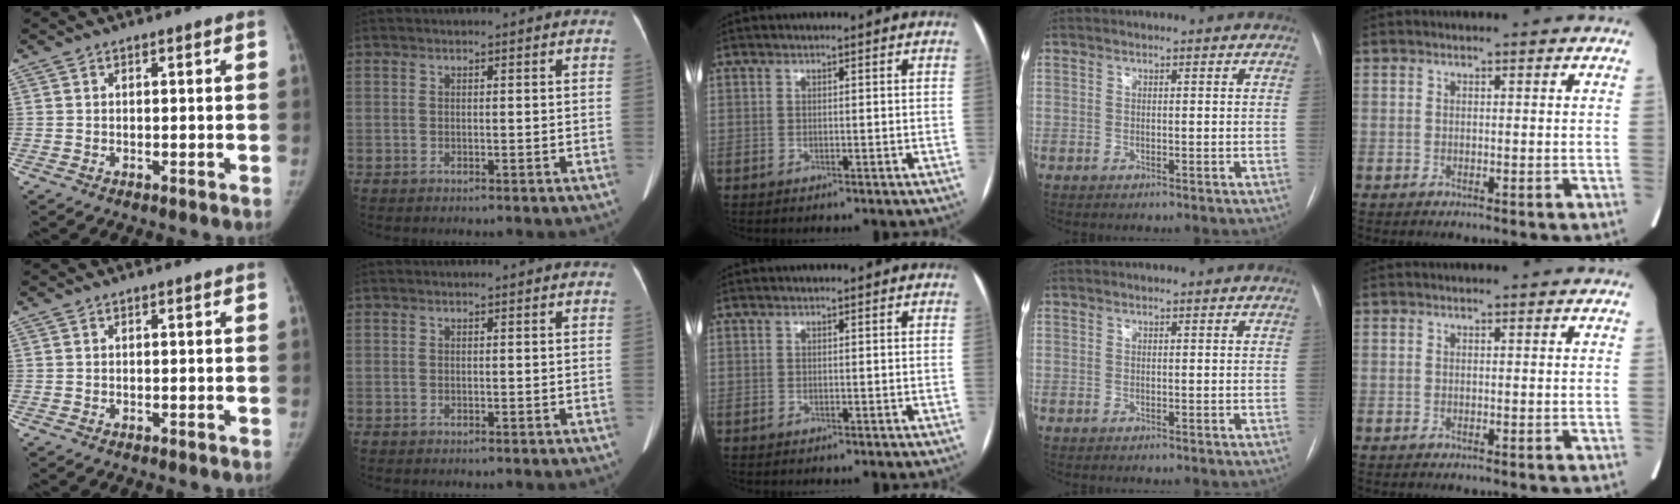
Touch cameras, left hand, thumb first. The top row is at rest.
{}